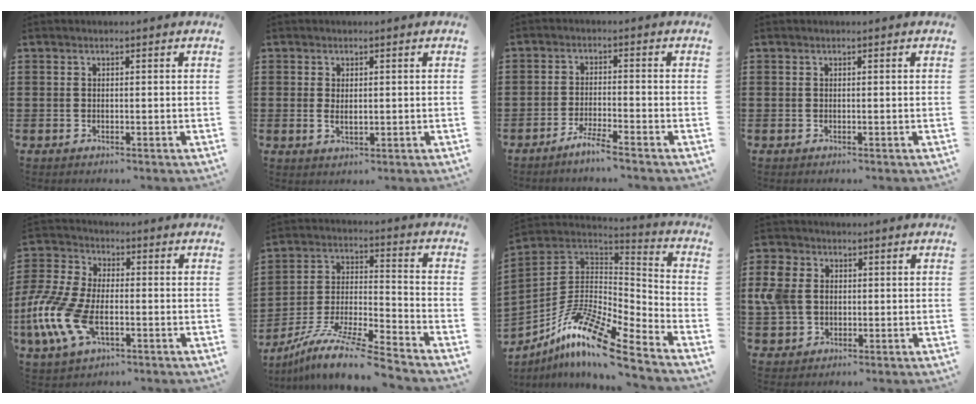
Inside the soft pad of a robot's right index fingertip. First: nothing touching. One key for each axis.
{"total": 6.5, "fx": -0.1, "fy": 3.8, "fz": 5.3, "tx": -0.104, "ty": -0.001, "tz": -0.002}
{"total": 3.4, "fx": -2.9, "fy": -0.5, "fz": 1.6, "tx": -0.034, "ty": -0.004, "tz": -0.057}
{"total": 0.0}
{"total": 11.4, "fx": -4.1, "fy": 5.8, "fz": 8.9, "tx": -0.238, "ty": -0.017, "tz": -0.085}
{"total": 10.8, "fx": -9.4, "fy": 0.5, "fz": 5.3, "tx": -0.101, "ty": 0.011, "tz": -0.188}
{"total": 13.9, "fx": -9.3, "fy": 3.3, "fz": 9.8, "tx": -0.198, "ty": 0.021, "tz": -0.181}
{"total": 6.5, "fx": 0.5, "fy": 5.3, "fz": 3.7, "tx": -0.120, "ty": 0.005, "tz": 0.001}